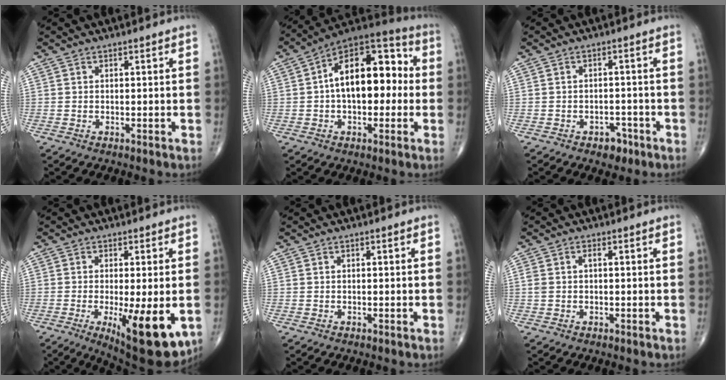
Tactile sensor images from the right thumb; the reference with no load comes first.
{"total": 17.7, "force": [0.9, 10.0, 14.5], "torque": [-0.191, 0.046, 0.000]}
{"total": 3.3, "force": [-2.0, 2.1, 1.5], "torque": [-0.004, 0.013, -0.024]}
{"total": 13.8, "force": [-3.8, 4.0, 12.6], "torque": [-0.170, -0.024, -0.044]}
{"total": 0.0}
{"total": 1.7, "force": [0.2, 0.9, 1.4], "torque": [-0.040, 0.009, 0.003]}